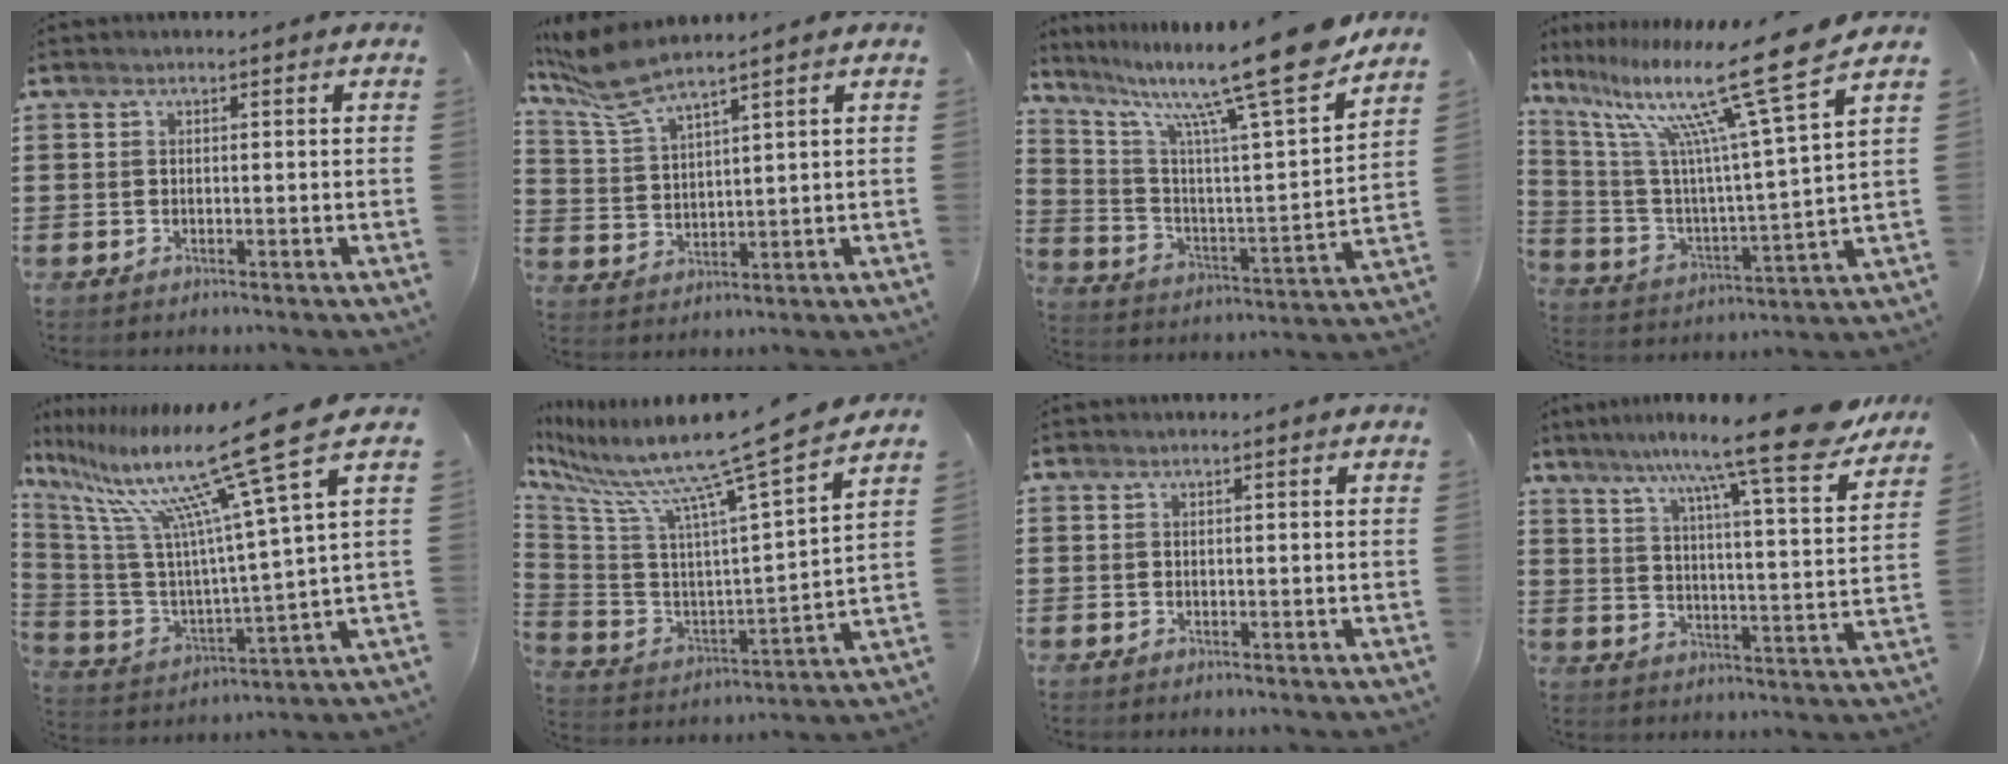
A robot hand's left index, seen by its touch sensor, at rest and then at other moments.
{"total": 6.9, "force": [5.5, 0.7, 4.0], "torque": [-0.103, -0.019, 0.098]}
{"total": 16.2, "force": [12.4, 0.6, 10.3], "torque": [-0.204, -0.074, 0.197]}
{"total": 17.0, "force": [11.9, 0.9, 12.0], "torque": [-0.243, -0.073, 0.184]}
{"total": 18.0, "force": [12.5, 0.8, 12.9], "torque": [-0.260, -0.082, 0.194]}
{"total": 13.1, "force": [10.6, -1.0, 7.7], "torque": [-0.173, -0.082, 0.162]}
{"total": 0.0}
{"total": 12.7, "force": [10.4, -0.5, 7.2], "torque": [-0.141, -0.064, 0.165]}